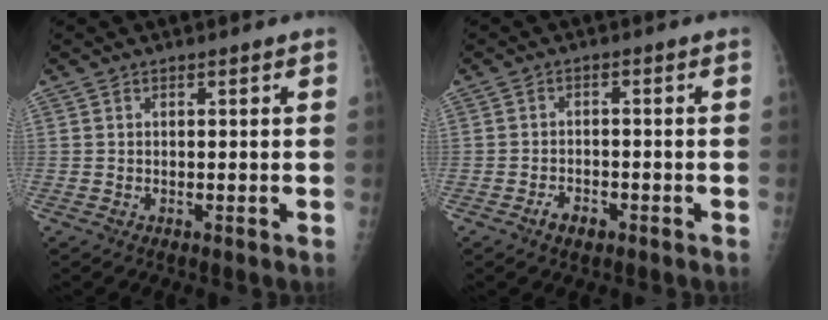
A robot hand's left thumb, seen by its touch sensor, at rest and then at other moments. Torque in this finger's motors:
{"motor_torque": [-0.31, 0.29, 0.10, 0.17, 0.00]}